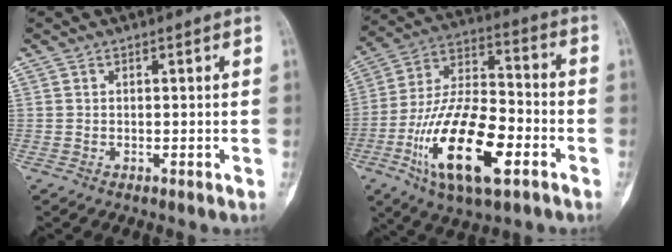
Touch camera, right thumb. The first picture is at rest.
{"total": 21.4, "force": [-8.3, 9.1, 17.6], "torque": [-0.320, 0.038, -0.143]}